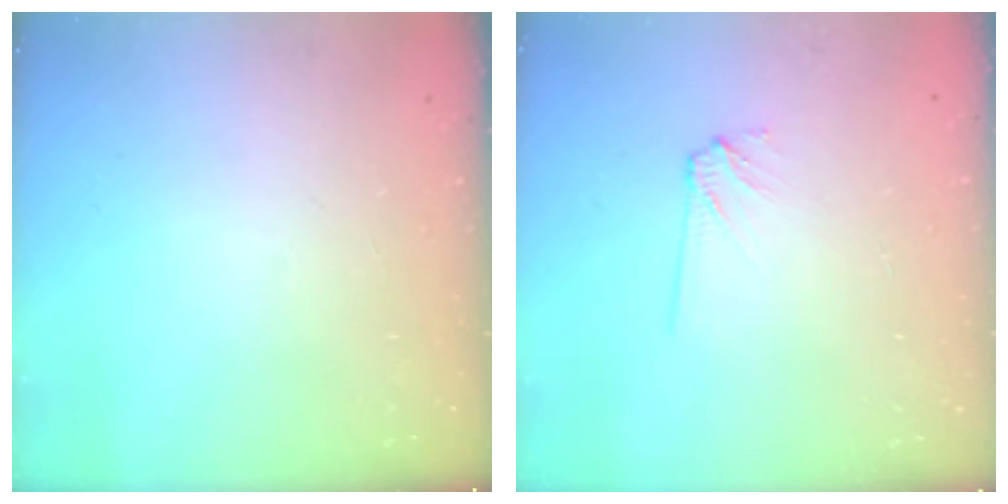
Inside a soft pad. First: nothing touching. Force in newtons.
{"total": 4.2, "press": 4.2, "slide": 0.5}